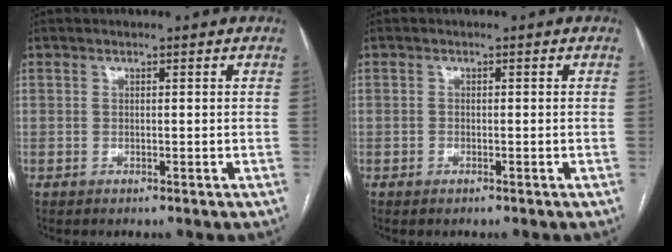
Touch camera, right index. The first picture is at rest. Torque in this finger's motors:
{"motor_torque": [0.01, -0.13, 0.00, 0.00]}